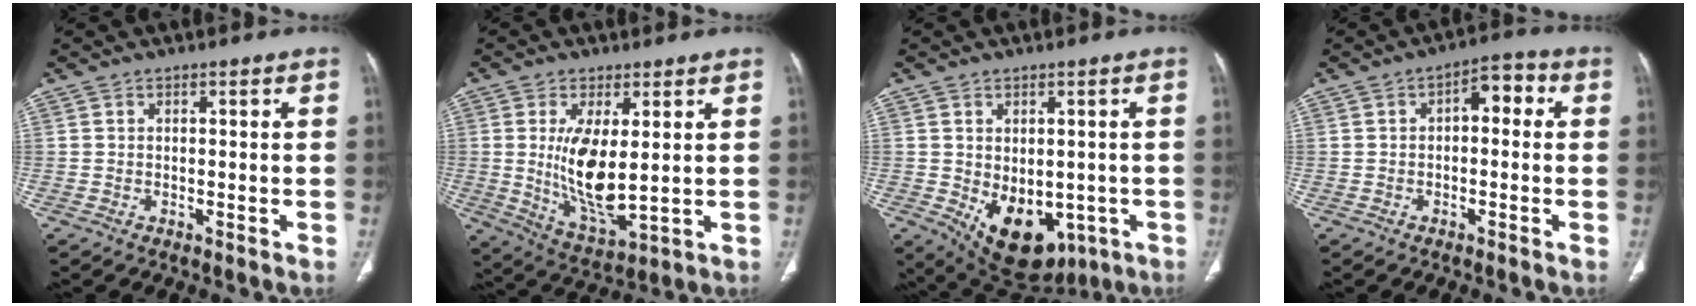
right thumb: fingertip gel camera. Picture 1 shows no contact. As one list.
[{"total": 11.9, "force": [1.3, 4.6, 10.9], "torque": [-0.203, -0.030, 0.040]}, {"total": 13.3, "force": [-3.7, 8.9, 9.2], "torque": [-0.108, -0.006, -0.026]}, {"total": 5.6, "force": [0.6, 3.0, 4.6], "torque": [-0.047, 0.021, -0.002]}]